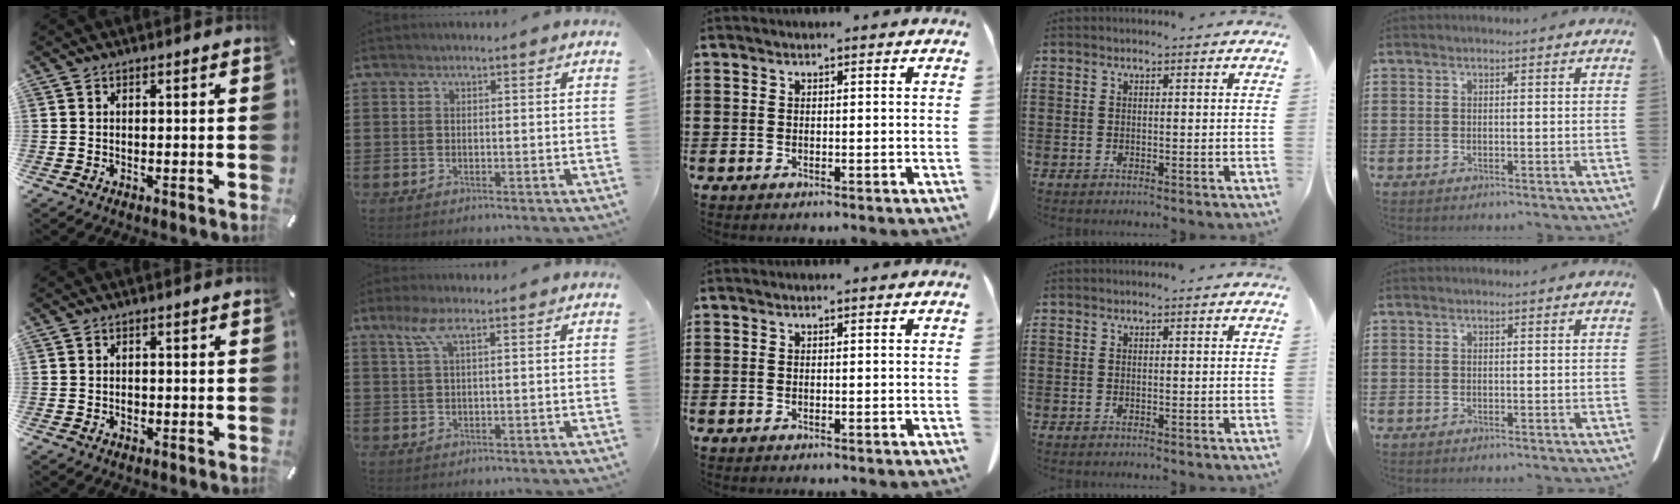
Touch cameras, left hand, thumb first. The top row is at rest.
{"thumb": {"total": 0.9, "force": [-0.3, 0.7, 0.5], "torque": [-0.011, 0.002, -0.006]}, "index": {"total": 3.7, "force": [1.7, 0.8, 3.2], "torque": [-0.070, 0.005, 0.029]}}